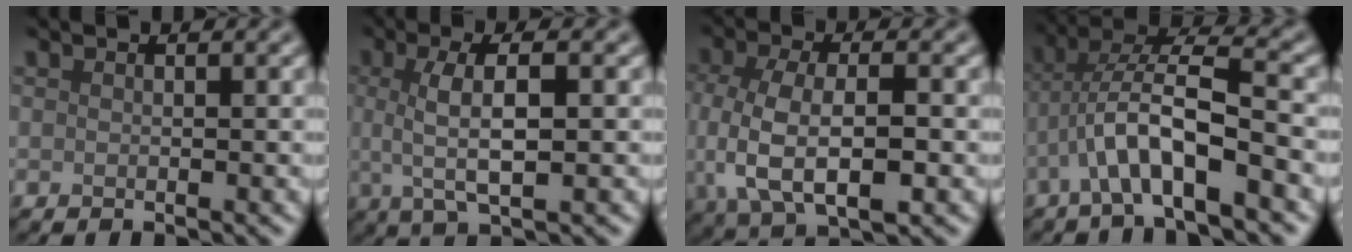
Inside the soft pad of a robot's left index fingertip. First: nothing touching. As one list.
[{"total": 4.8, "force": [0.4, 1.4, 4.5], "torque": [-0.088, 0.004, 0.007]}, {"total": 7.0, "force": [-0.9, 3.5, 6.0], "torque": [-0.129, -0.014, -0.014]}, {"total": 6.4, "force": [-2.3, 1.5, 5.7], "torque": [-0.108, 0.017, -0.046]}]